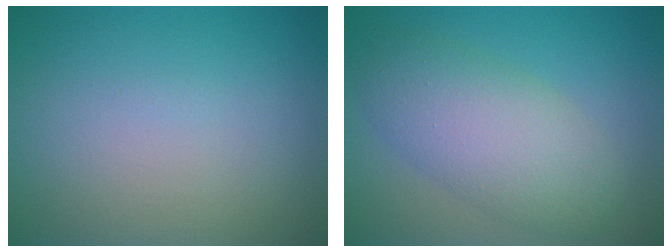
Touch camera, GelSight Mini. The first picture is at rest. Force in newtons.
{"total": 6.1, "press": 6.1, "slide": 0.2}